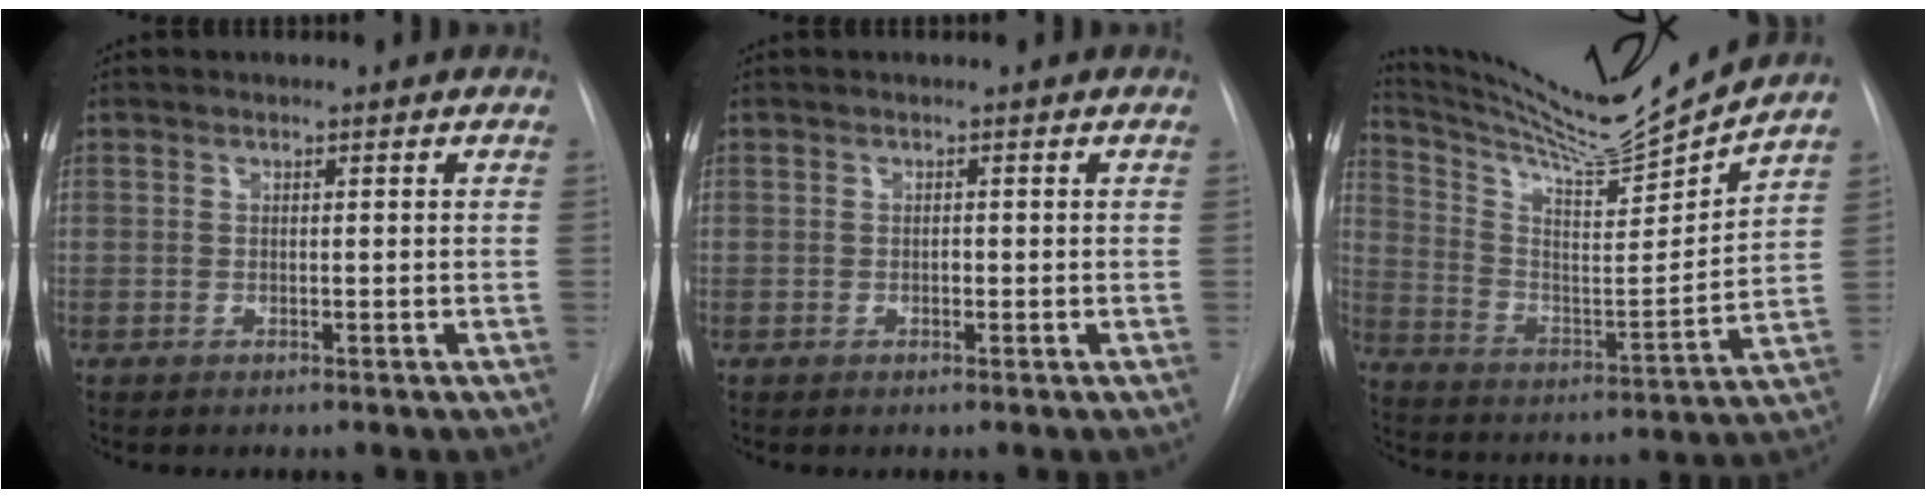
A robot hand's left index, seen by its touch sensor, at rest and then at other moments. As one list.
[{"total": 0.9, "force": [-0.9, 0.2, 0.1], "torque": [-0.001, -0.004, -0.012]}, {"total": 16.3, "force": [15.4, -1.5, 5.1], "torque": [-0.108, -0.056, 0.255]}]